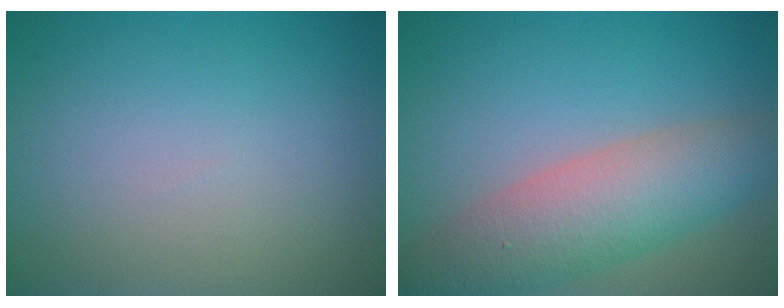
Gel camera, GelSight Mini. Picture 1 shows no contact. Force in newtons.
{"total": 7.0, "press": 7.0, "slide": 0.4}